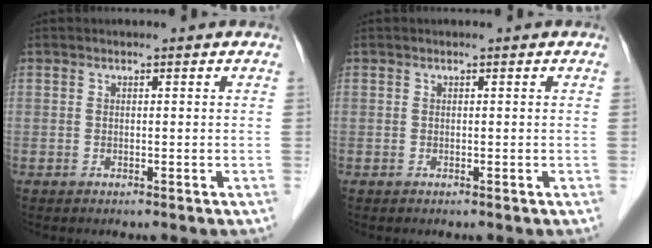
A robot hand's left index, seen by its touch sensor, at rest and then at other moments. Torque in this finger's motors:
{"motor_torque": [0.02, 0.01, -0.03, 0.00]}